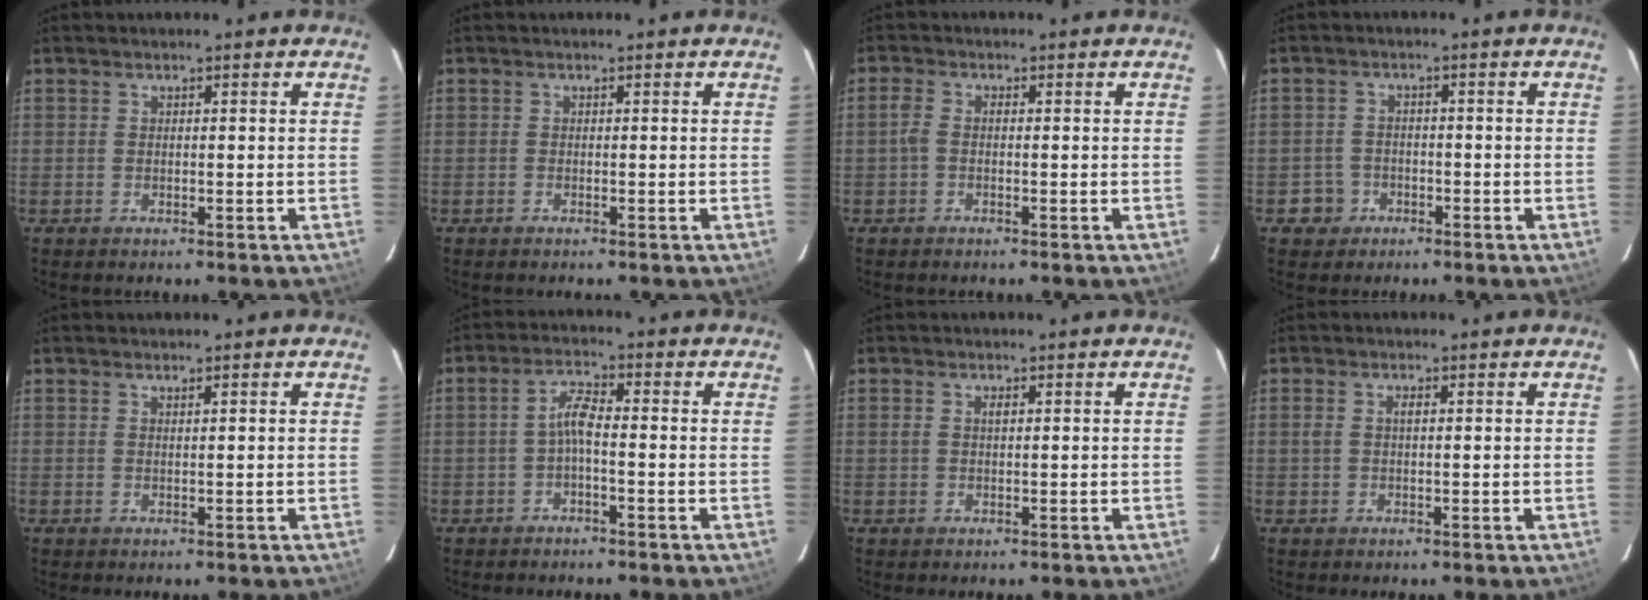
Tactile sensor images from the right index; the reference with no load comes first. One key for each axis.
{"total": 0.0}
{"total": 1.9, "fx": -0.5, "fy": 1.1, "fz": 1.5, "tx": -0.034, "ty": 0.006, "tz": -0.014}
{"total": 4.0, "fx": -1.9, "fy": 3.5, "fz": 0.0, "tx": -0.006, "ty": 0.019, "tz": -0.032}
{"total": 0.5, "fx": 0.3, "fy": -0.2, "fz": 0.3, "tx": -0.008, "ty": -0.002, "tz": 0.005}
{"total": 3.4, "fx": -1.2, "fy": 0.7, "fz": 3.1, "tx": -0.066, "ty": 0.011, "tz": -0.025}
{"total": 1.1, "fx": 0.3, "fy": 0.6, "fz": 0.8, "tx": -0.016, "ty": 0.003, "tz": 0.004}
{"total": 1.5, "fx": 0.2, "fy": 0.7, "fz": 1.3, "tx": -0.025, "ty": 0.003, "tz": 0.003}